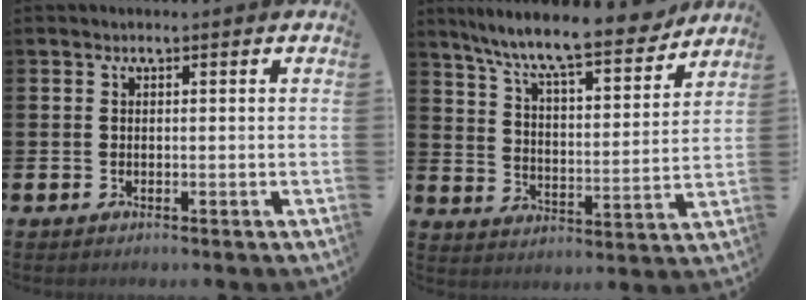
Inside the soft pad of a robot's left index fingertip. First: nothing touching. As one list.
[{"total": 10.3, "force": [9.3, 1.1, 4.3], "torque": [-0.109, -0.068, 0.156]}]